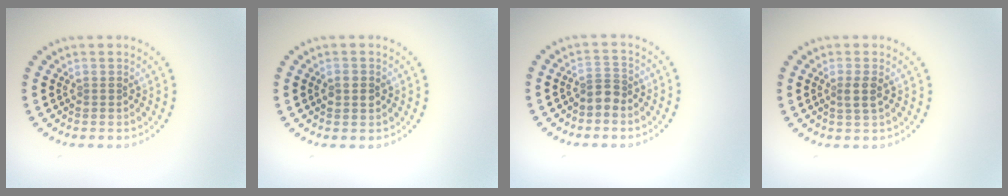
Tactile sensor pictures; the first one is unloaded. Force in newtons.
{"total": 1.8, "press": 1.8, "slide": 0.0}
{"total": 1.9, "press": 1.5, "slide": 1.1}
{"total": 1.6, "press": 1.4, "slide": 0.7}